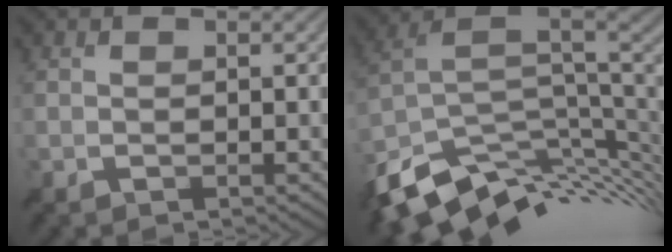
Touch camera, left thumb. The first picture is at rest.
{"total": 13.2, "force": [-5.4, 7.2, 9.7], "torque": [-0.211, -0.032, -0.088]}